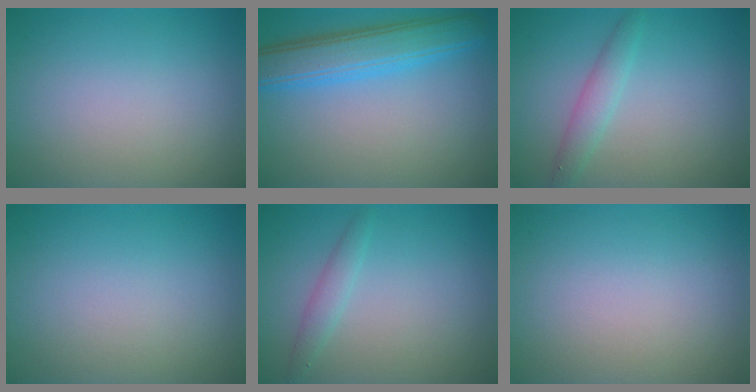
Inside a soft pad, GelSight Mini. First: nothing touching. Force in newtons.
{"total": 5.6, "press": 5.6, "slide": 0.1}
{"total": 2.1, "press": 2.1, "slide": 0.1}
{"total": 0.0}
{"total": 1.5, "press": 1.5, "slide": 0.1}
{"total": 0.0}